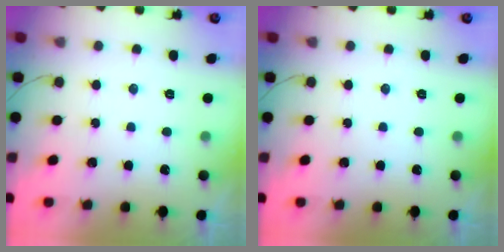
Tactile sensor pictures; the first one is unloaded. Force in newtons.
{"total": 0.0}